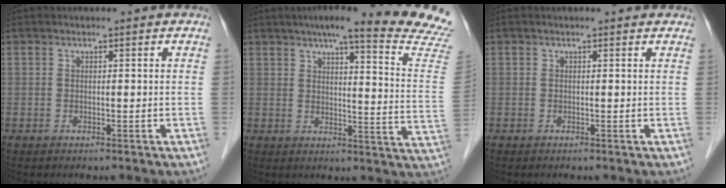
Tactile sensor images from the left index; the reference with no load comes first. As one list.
[{"total": 21.4, "force": [18.6, -0.5, 10.5], "torque": [-0.135, -0.063, 0.213]}, {"total": 1.1, "force": [1.0, 0.3, 0.3], "torque": [-0.015, 0.005, 0.003]}]